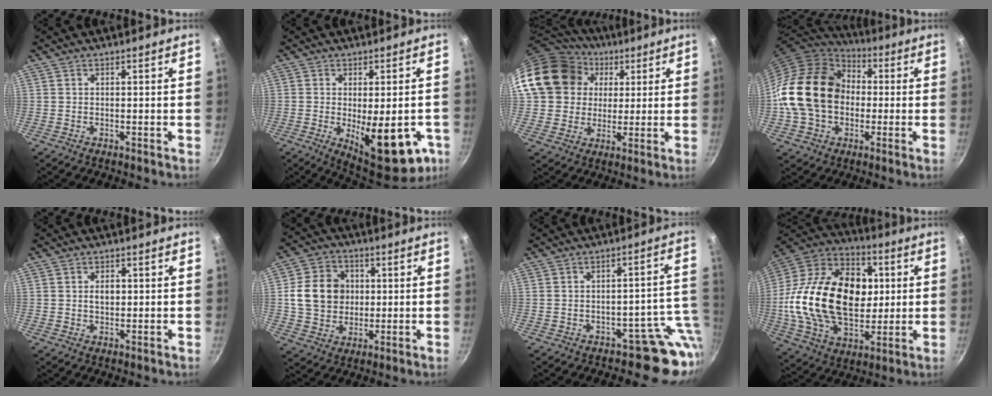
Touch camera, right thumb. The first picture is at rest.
{"total": 17.0, "force": [-5.0, 6.9, 14.7], "torque": [-0.166, -0.015, -0.049]}
{"total": 19.7, "force": [4.9, 16.8, 9.1], "torque": [-0.156, 0.033, 0.087]}
{"total": 19.9, "force": [-0.2, 15.4, 12.5], "torque": [-0.208, 0.038, -0.009]}
{"total": 2.6, "force": [0.2, 1.7, 1.9], "torque": [-0.018, 0.004, 0.004]}
{"total": 12.2, "force": [1.3, 10.4, 6.3], "torque": [-0.084, 0.011, 0.021]}
{"total": 8.3, "force": [-2.8, 6.1, 4.9], "torque": [0.021, 0.035, -0.040]}
{"total": 31.0, "force": [2.1, 20.4, 23.2], "torque": [-0.393, 0.019, 0.032]}